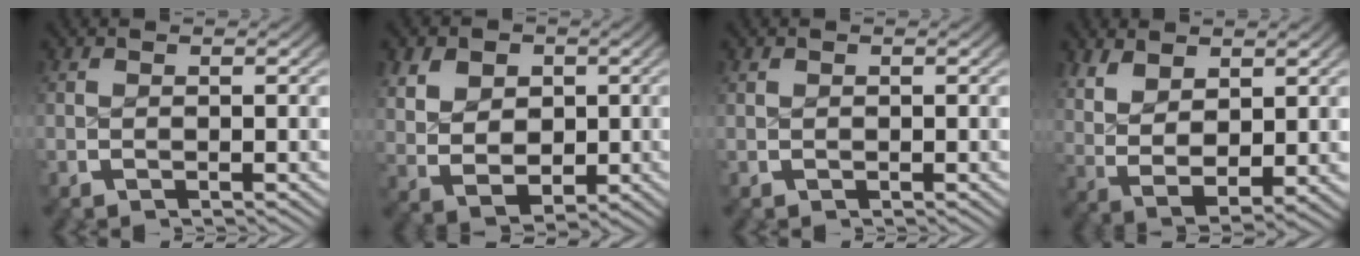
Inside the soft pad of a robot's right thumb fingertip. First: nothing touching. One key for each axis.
{"total": 8.2, "fx": 0.3, "fy": 6.4, "fz": 5.2, "tx": -0.113, "ty": -0.044, "tz": 0.027}
{"total": 0.6, "fx": 0.2, "fy": 0.5, "fz": 0.0, "tx": -0.001, "ty": -0.005, "tz": 0.009}
{"total": 7.6, "fx": 0.3, "fy": 5.2, "fz": 5.5, "tx": -0.132, "ty": -0.040, "tz": 0.032}